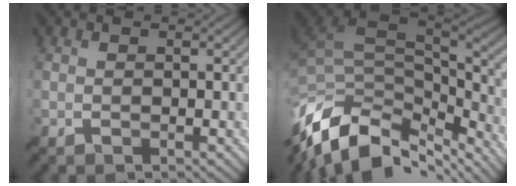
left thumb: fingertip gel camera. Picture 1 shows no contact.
{"total": 15.1, "force": [-7.7, 8.9, 9.4], "torque": [-0.251, -0.029, -0.129]}